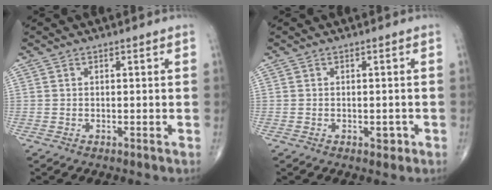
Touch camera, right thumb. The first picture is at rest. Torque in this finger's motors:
{"motor_torque": [2.88, 2.13, 1.31, -0.29, 0.45]}